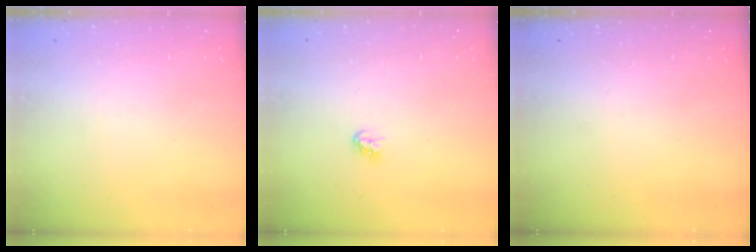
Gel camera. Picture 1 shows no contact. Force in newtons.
{"total": 2.9, "press": 2.9, "slide": 0.2}
{"total": 0.0}